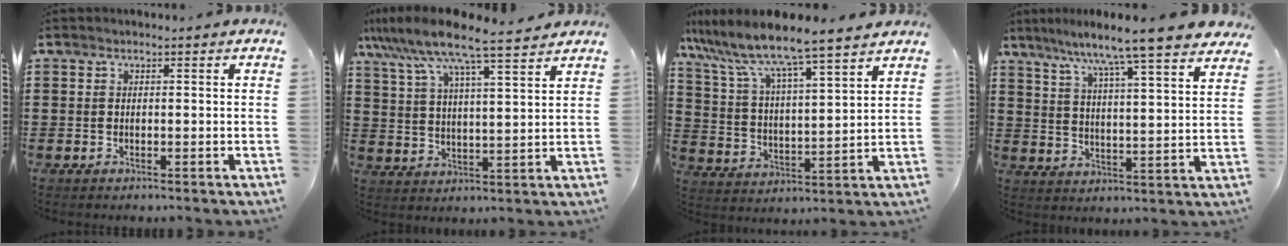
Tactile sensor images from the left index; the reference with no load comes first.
{"total": 8.6, "force": [7.4, 0.1, 4.4], "torque": [-0.113, -0.039, 0.126]}
{"total": 7.4, "force": [6.7, -0.3, 3.2], "torque": [-0.092, -0.044, 0.107]}
{"total": 7.9, "force": [7.0, -1.5, 3.4], "torque": [-0.086, -0.053, 0.110]}